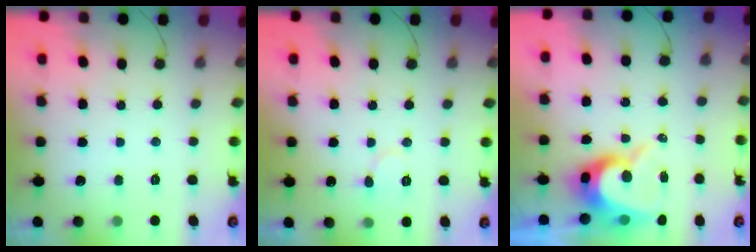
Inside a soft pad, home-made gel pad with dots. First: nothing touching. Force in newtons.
{"total": 5.3, "press": 5.3, "slide": 0.2}
{"total": 9.6, "press": 9.6, "slide": 0.7}